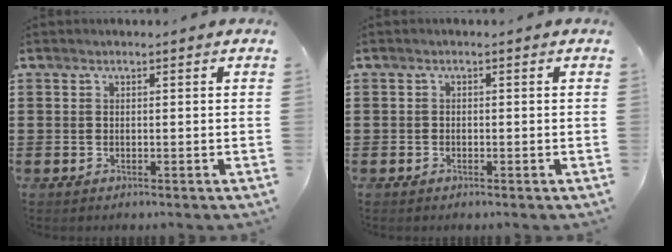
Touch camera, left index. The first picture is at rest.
{"total": 0.6, "force": [-0.5, 0.4, 0.1], "torque": [-0.004, 0.001, -0.010]}